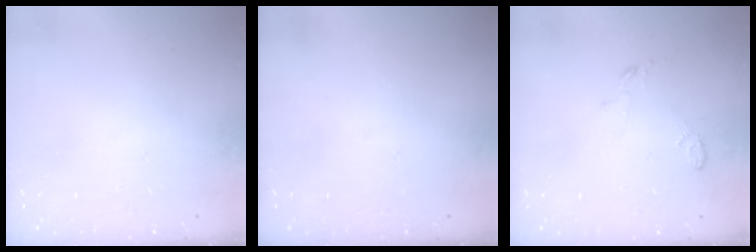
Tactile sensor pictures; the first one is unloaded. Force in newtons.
{"total": 0.0}
{"total": 4.1, "press": 4.0, "slide": 0.9}